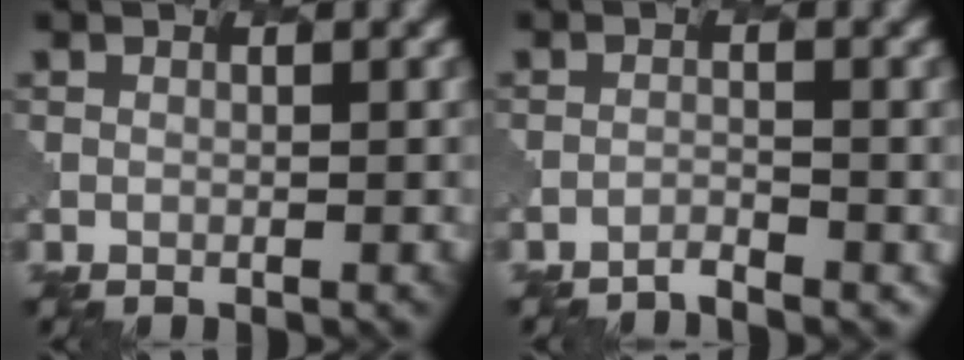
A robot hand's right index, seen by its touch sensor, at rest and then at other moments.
{"total": 1.2, "force": [-0.8, -0.4, -0.9], "torque": [0.008, 0.001, -0.022]}